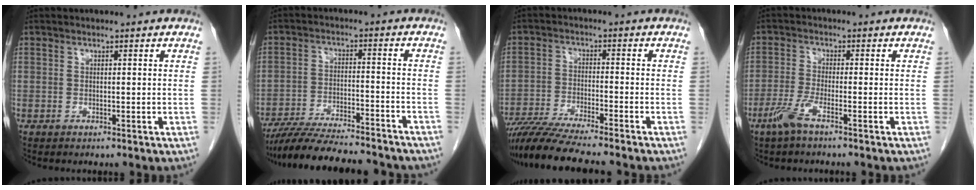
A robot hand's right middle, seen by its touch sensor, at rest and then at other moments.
{"total": 17.7, "force": [-15.8, 2.1, 7.7], "torque": [-0.134, -0.017, -0.240]}
{"total": 11.6, "force": [-10.1, -0.3, 5.7], "torque": [-0.090, -0.025, -0.167]}
{"total": 3.8, "force": [-2.5, 0.2, 2.9], "torque": [-0.070, -0.008, -0.057]}